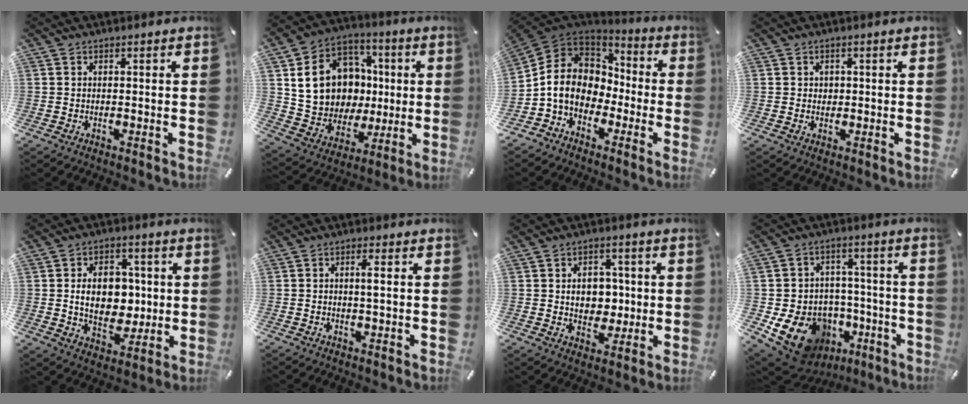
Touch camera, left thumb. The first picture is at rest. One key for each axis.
{"total": 17.5, "fx": 2.9, "fy": 15.2, "fz": 8.2, "tx": -0.148, "ty": -0.004, "tz": 0.073}
{"total": 9.7, "fx": -2.4, "fy": 8.8, "fz": 3.3, "tx": -0.099, "ty": 0.012, "tz": -0.041}
{"total": 1.4, "fx": 0.2, "fy": 1.4, "fz": 0.1, "tx": 0.004, "ty": 0.003, "tz": 0.001}
{"total": 12.3, "fx": 0.4, "fy": 9.0, "fz": 8.4, "tx": -0.141, "ty": 0.008, "tz": 0.007}
{"total": 2.4, "fx": 0.1, "fy": 0.6, "fz": 2.3, "tx": -0.047, "ty": 0.004, "tz": 0.000}
{"total": 7.8, "fx": 0.1, "fy": 6.3, "fz": 4.6, "tx": -0.054, "ty": 0.003, "tz": 0.001}
{"total": 16.2, "fx": -6.1, "fy": 12.9, "fz": 7.6, "tx": -0.135, "ty": 0.027, "tz": -0.085}